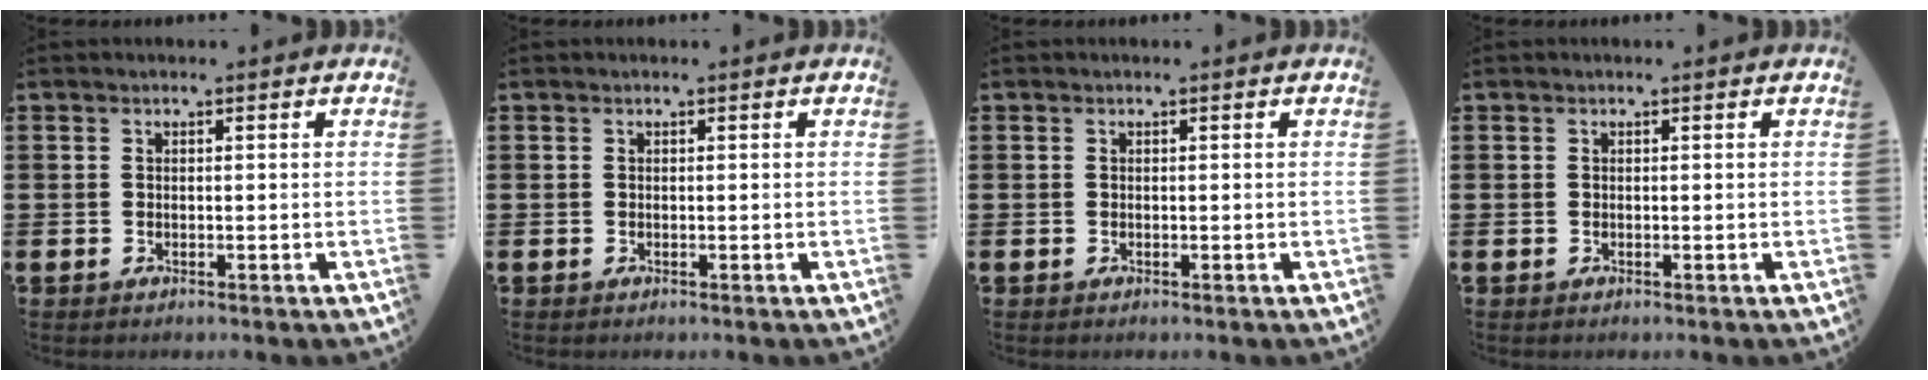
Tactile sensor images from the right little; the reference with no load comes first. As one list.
[{"total": 0.0}, {"total": 0.0}, {"total": 0.0}]